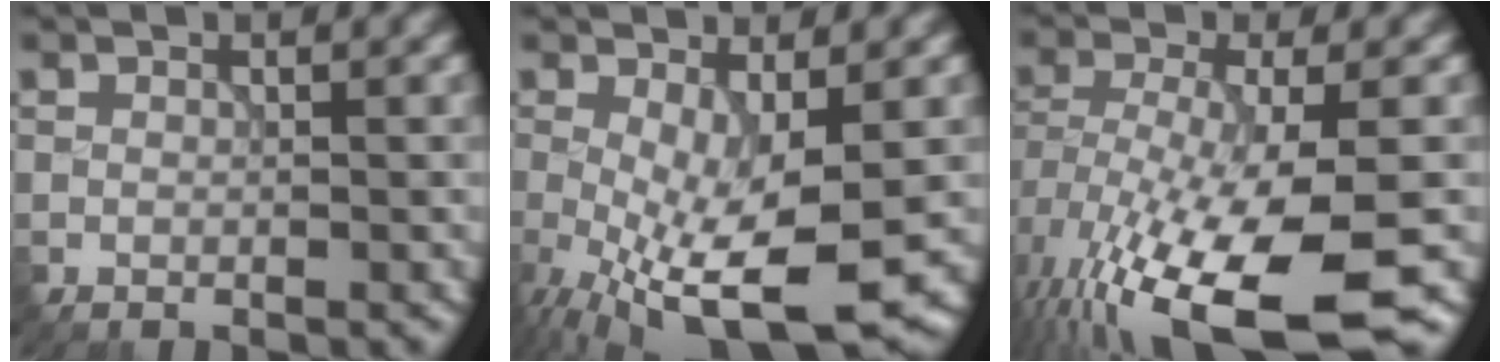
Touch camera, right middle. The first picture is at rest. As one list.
[{"total": 10.9, "force": [-3.5, 3.5, 9.7], "torque": [-0.187, -0.032, -0.049]}, {"total": 13.8, "force": [-7.4, 4.3, 10.9], "torque": [-0.235, -0.041, -0.106]}]